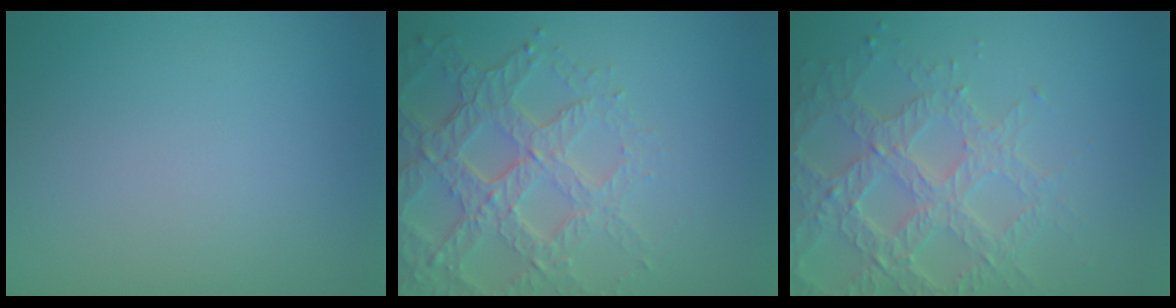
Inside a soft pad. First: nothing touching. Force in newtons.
{"total": 6.7, "press": 4.9, "slide": 4.5}
{"total": 5.8, "press": 4.8, "slide": 3.2}